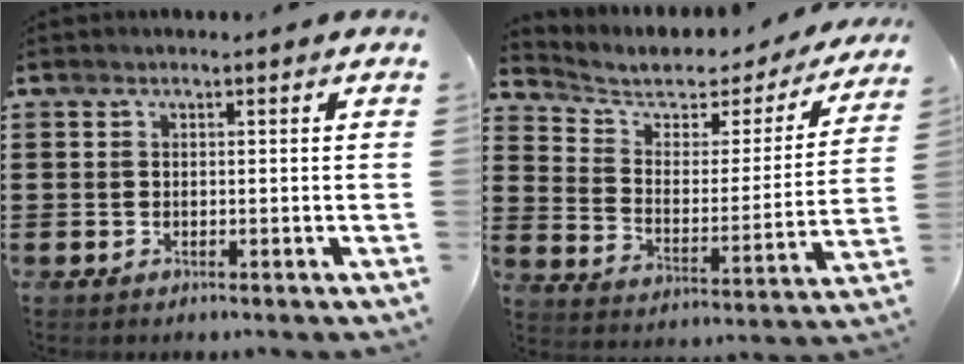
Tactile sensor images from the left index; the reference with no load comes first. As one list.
[{"total": 5.1, "force": [4.0, 2.3, 2.2], "torque": [-0.069, -0.024, 0.063]}]